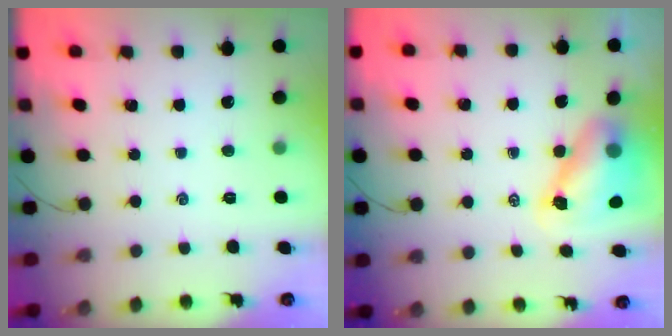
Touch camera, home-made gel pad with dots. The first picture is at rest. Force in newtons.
{"total": 8.2, "press": 8.0, "slide": 1.5}